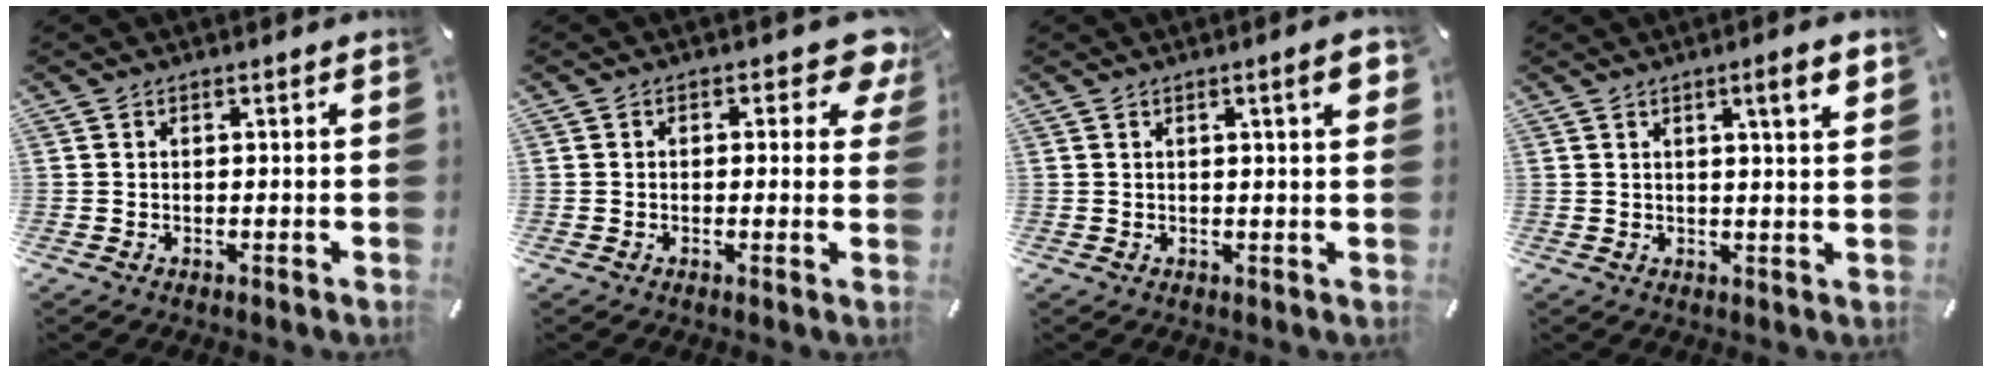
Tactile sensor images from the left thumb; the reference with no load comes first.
{"total": 5.8, "force": [2.4, 3.2, 4.1], "torque": [-0.038, -0.014, 0.034]}
{"total": 4.8, "force": [1.7, 0.9, 4.5], "torque": [-0.070, -0.002, 0.023]}
{"total": 5.8, "force": [2.6, 0.5, 5.2], "torque": [-0.080, -0.007, 0.036]}